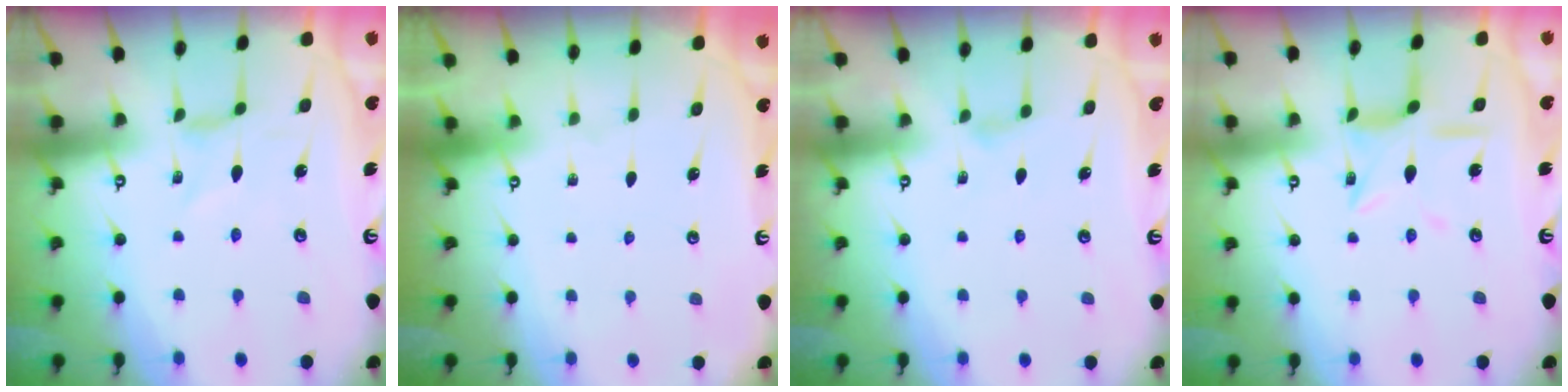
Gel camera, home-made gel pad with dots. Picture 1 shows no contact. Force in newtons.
{"total": 0.0}
{"total": 2.0, "press": 2.0, "slide": 0.4}
{"total": 8.4, "press": 8.4, "slide": 0.6}